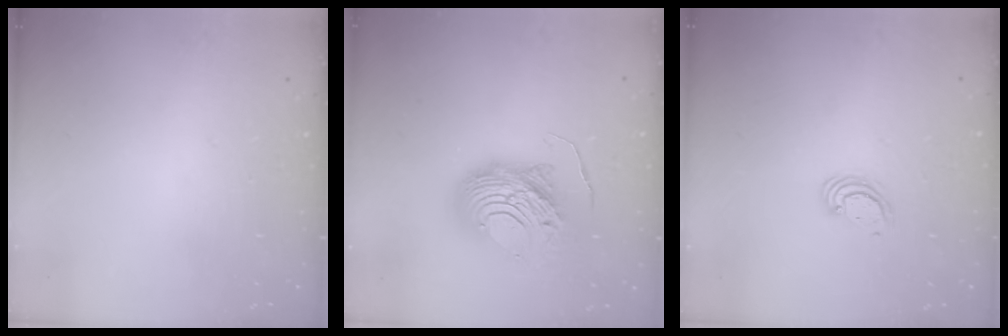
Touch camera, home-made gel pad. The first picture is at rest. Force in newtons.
{"total": 12.6, "press": 12.6, "slide": 1.3}
{"total": 3.5, "press": 3.5, "slide": 0.3}